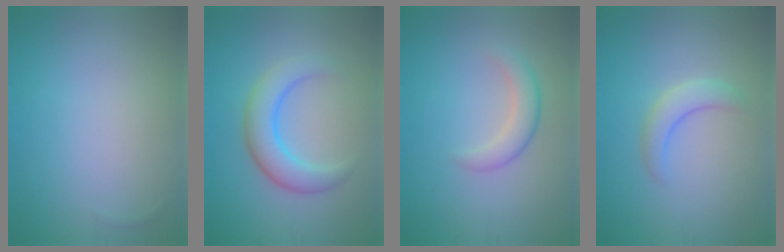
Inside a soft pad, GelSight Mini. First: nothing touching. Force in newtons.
{"total": 4.3, "press": 4.3, "slide": 0.2}
{"total": 2.4, "press": 2.4, "slide": 0.2}
{"total": 2.4, "press": 2.4, "slide": 0.3}